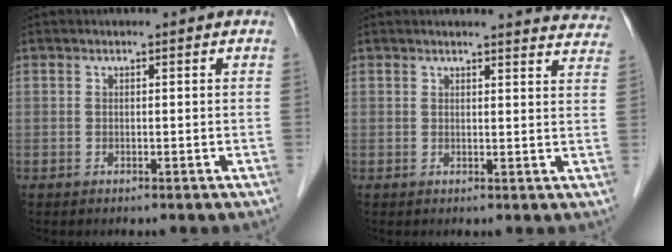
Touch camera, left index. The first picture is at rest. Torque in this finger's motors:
{"motor_torque": [0.35, -0.66, 0.04, -0.01]}